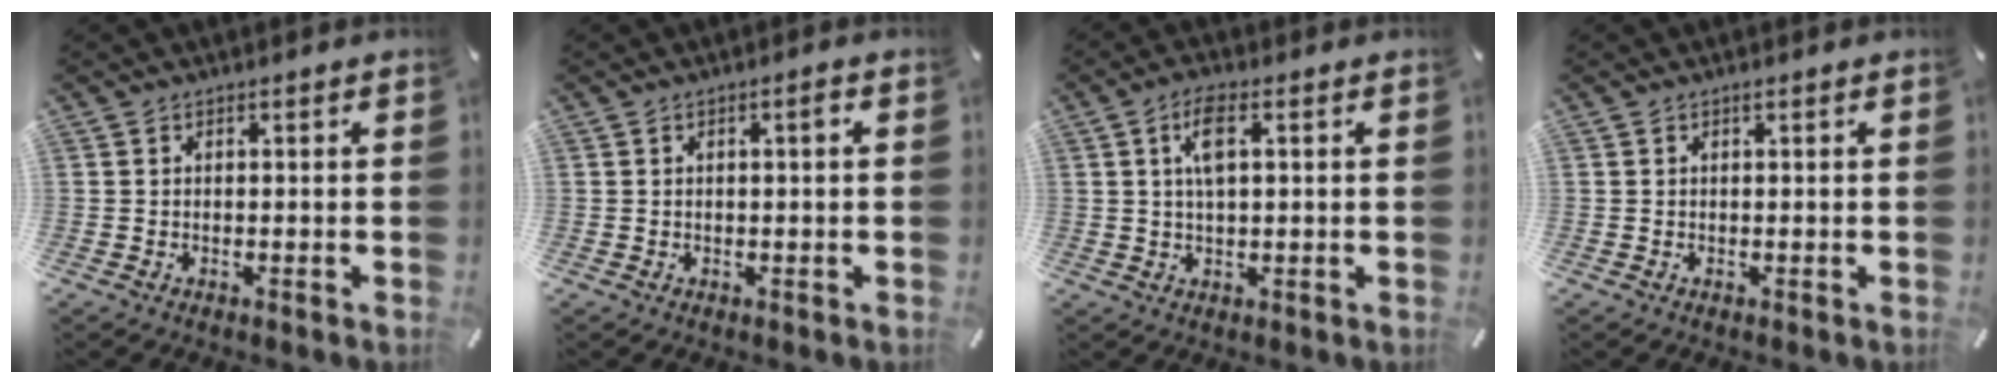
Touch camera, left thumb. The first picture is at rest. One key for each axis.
{"total": 1.6, "fx": 0.3, "fy": 0.3, "fz": 1.6, "tx": -0.029, "ty": 0.001, "tz": 0.004}
{"total": 5.9, "fx": 1.7, "fy": 2.4, "fz": 5.2, "tx": -0.099, "ty": 0.006, "tz": 0.026}
{"total": 0.5, "fx": 0.3, "fy": 0.2, "fz": 0.4, "tx": -0.008, "ty": 0.000, "tz": 0.005}